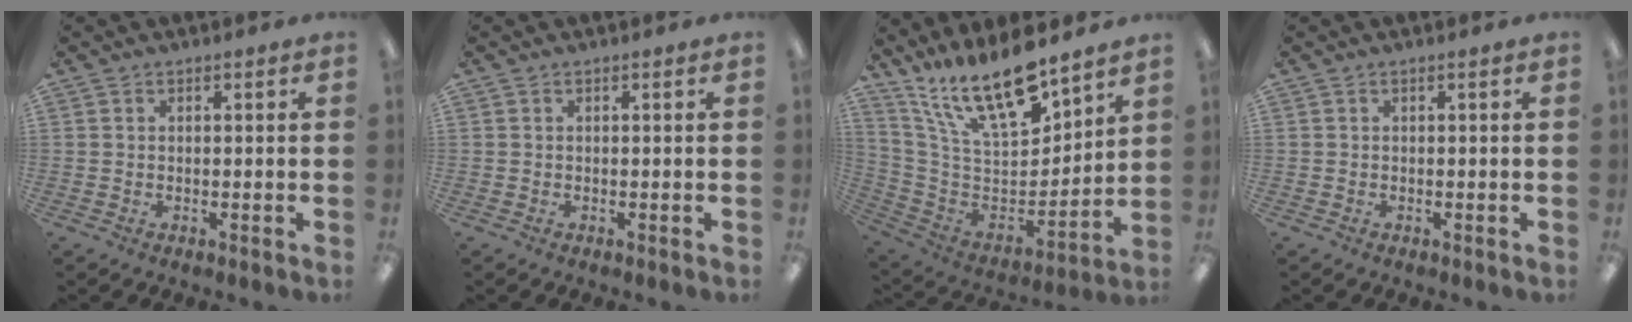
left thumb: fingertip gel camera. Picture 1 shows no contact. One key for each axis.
{"total": 0.0}
{"total": 20.4, "fx": 15.4, "fy": 6.9, "fz": 11.5, "tx": -0.229, "ty": -0.102, "tz": 0.271}
{"total": 0.0}